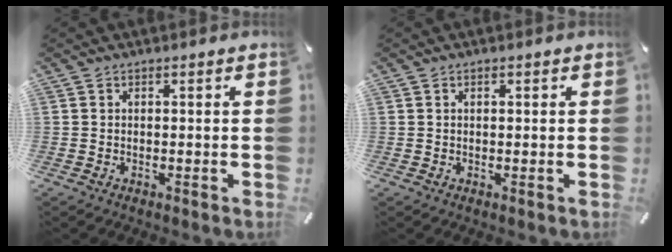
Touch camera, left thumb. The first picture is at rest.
{"total": 0.6, "force": [0.2, 0.3, 0.4], "torque": [-0.008, 0.002, 0.003]}